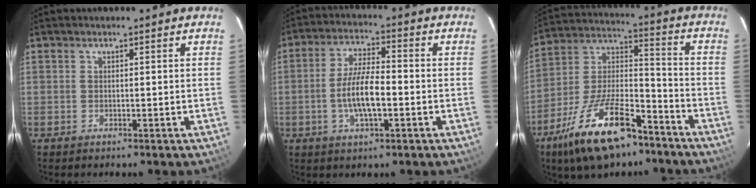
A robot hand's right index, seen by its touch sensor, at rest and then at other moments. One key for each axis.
{"total": 8.5, "fx": -2.1, "fy": 2.6, "fz": 7.8, "tx": -0.156, "ty": 0.002, "tz": -0.038}
{"total": 20.4, "fx": -12.9, "fy": 8.0, "fz": 13.7, "tx": -0.266, "ty": -0.004, "tz": -0.219}